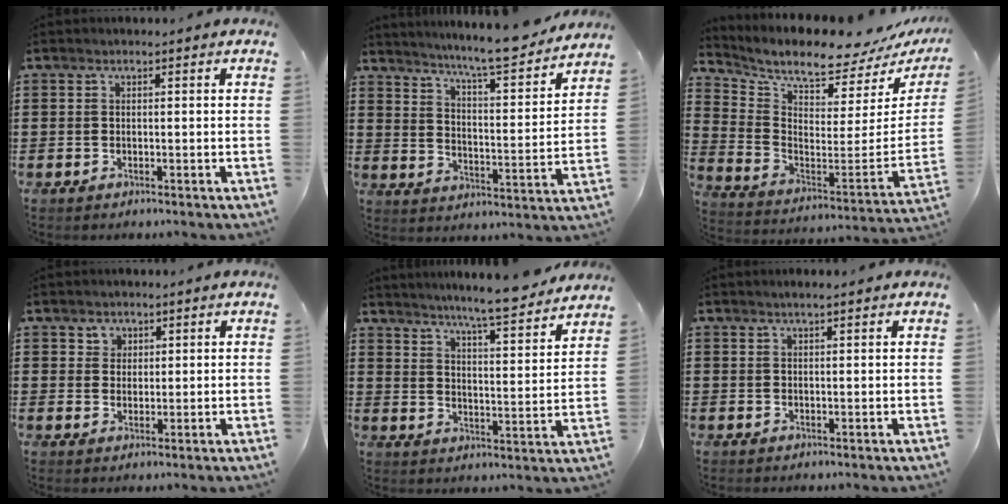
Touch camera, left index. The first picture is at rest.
{"total": 7.8, "force": [7.2, -0.8, 2.7], "torque": [-0.064, -0.060, 0.117]}
{"total": 7.2, "force": [6.5, 0.7, 2.9], "torque": [-0.085, -0.070, 0.105]}
{"total": 2.2, "force": [1.3, 1.8, 0.0], "torque": [0.000, 0.003, 0.022]}
{"total": 7.0, "force": [6.5, -0.8, 2.6], "torque": [-0.058, -0.051, 0.104]}
{"total": 1.4, "force": [1.2, 0.1, 0.8], "torque": [-0.017, 0.001, 0.021]}